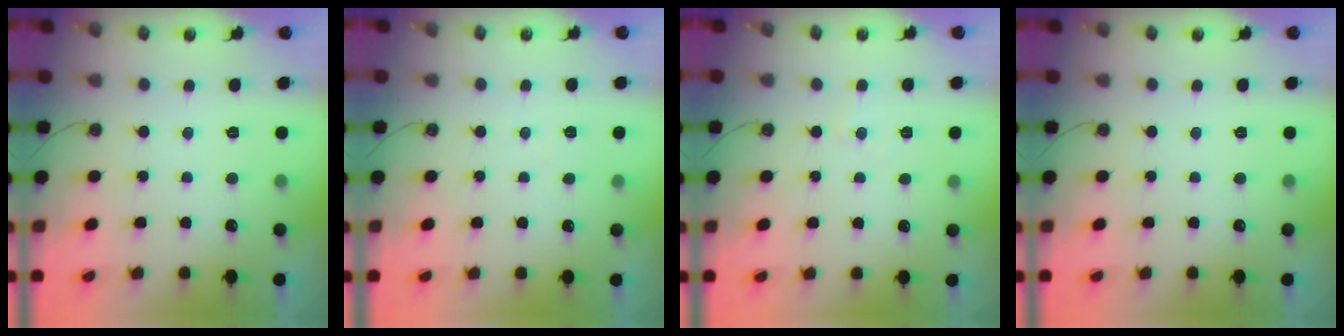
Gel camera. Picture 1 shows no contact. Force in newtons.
{"total": 3.8, "press": 3.7, "slide": 0.6}
{"total": 3.6, "press": 3.5, "slide": 0.6}
{"total": 0.0}